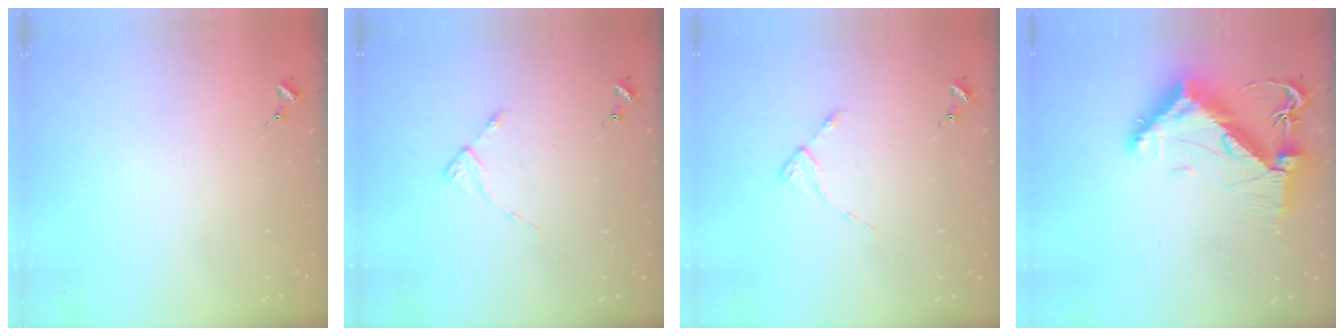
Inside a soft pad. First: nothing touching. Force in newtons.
{"total": 2.7, "press": 2.7, "slide": 0.4}
{"total": 2.7, "press": 2.7, "slide": 0.4}
{"total": 12.1, "press": 12.0, "slide": 1.7}